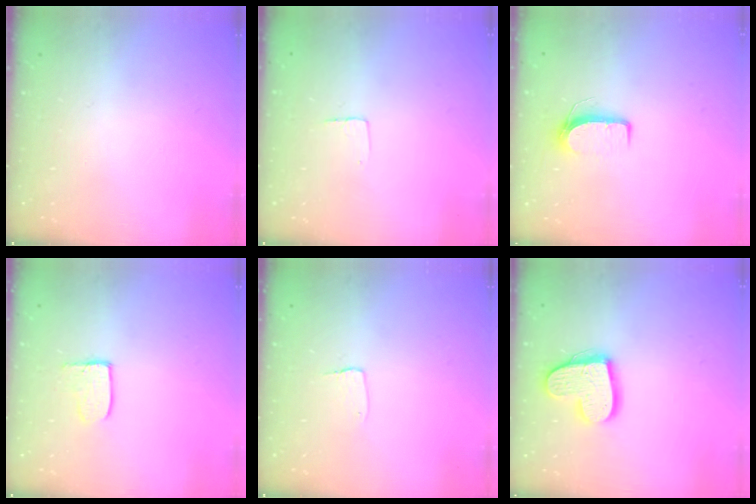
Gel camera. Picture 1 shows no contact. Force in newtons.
{"total": 2.9, "press": 2.9, "slide": 0.2}
{"total": 7.0, "press": 7.0, "slide": 0.6}
{"total": 3.4, "press": 3.4, "slide": 0.3}
{"total": 3.2, "press": 3.2, "slide": 0.3}
{"total": 15.4, "press": 15.4, "slide": 1.2}